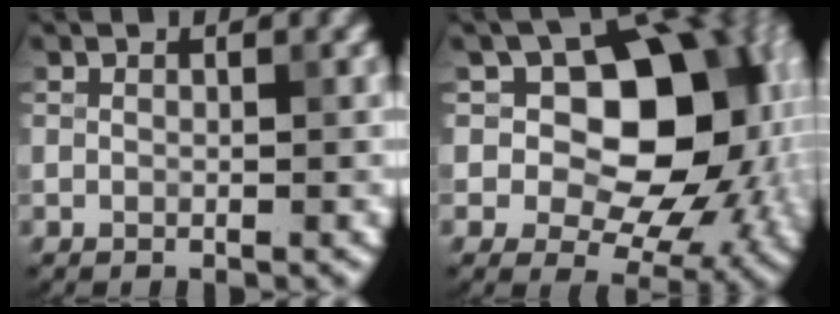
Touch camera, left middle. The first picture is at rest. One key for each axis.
{"total": 15.8, "fx": 3.1, "fy": 10.8, "fz": 11.1, "tx": -0.093, "ty": 0.044, "tz": 0.041}